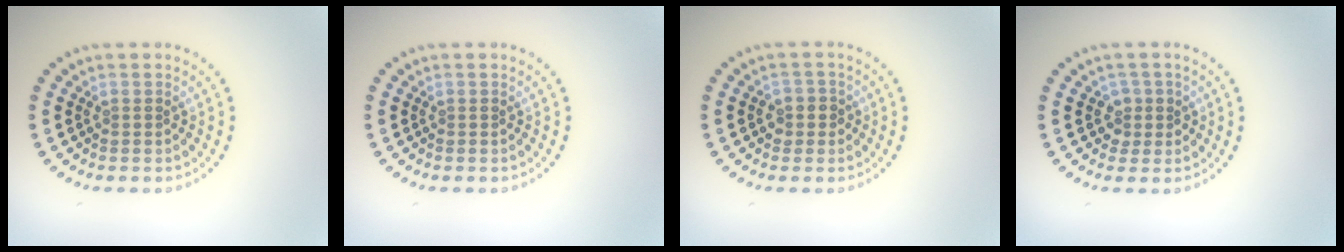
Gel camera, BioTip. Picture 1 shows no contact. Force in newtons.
{"total": 0.0}
{"total": 1.7, "press": 1.5, "slide": 0.7}
{"total": 1.3, "press": 1.1, "slide": 0.7}